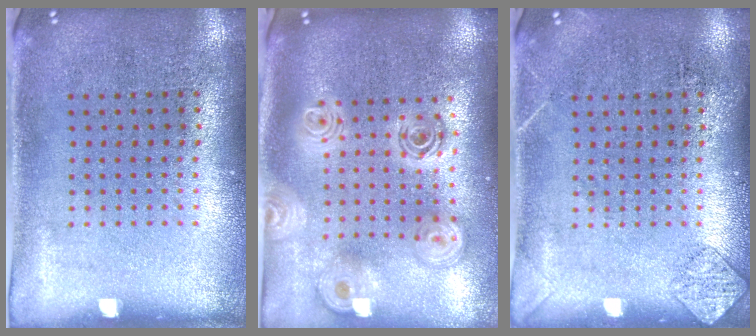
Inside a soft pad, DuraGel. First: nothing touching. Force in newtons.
{"total": 2.4, "press": 1.9, "slide": 1.5}
{"total": 1.3, "press": 1.3, "slide": 0.1}